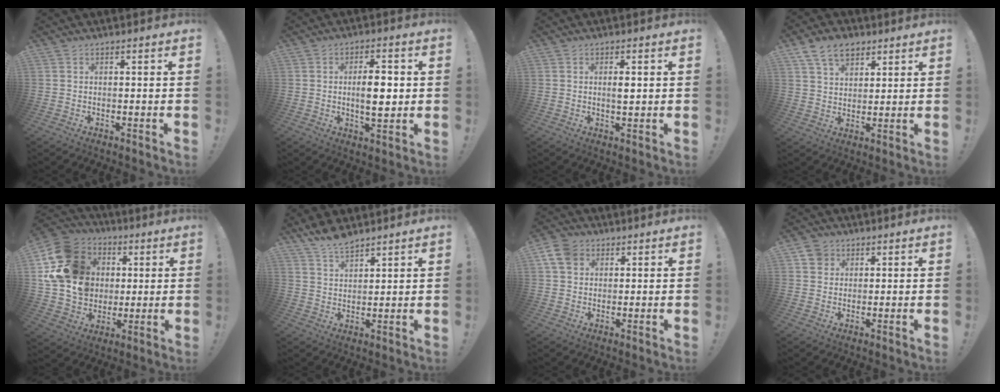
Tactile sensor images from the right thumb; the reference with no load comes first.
{"total": 8.7, "force": [-0.1, 3.6, 7.9], "torque": [-0.128, -0.002, -0.010]}
{"total": 2.6, "force": [0.3, 0.9, 2.4], "torque": [-0.030, -0.006, 0.000]}
{"total": 9.6, "force": [5.8, 6.1, 4.7], "torque": [-0.081, -0.014, 0.112]}
{"total": 19.8, "force": [3.7, 16.7, 10.0], "torque": [-0.171, -0.005, 0.089]}
{"total": 6.9, "force": [6.0, 2.1, 2.6], "torque": [-0.055, -0.035, 0.113]}
{"total": 7.4, "force": [3.1, 5.7, 3.7], "torque": [-0.064, -0.006, 0.061]}
{"total": 4.4, "force": [2.2, 3.6, 0.9], "torque": [-0.008, -0.008, 0.041]}